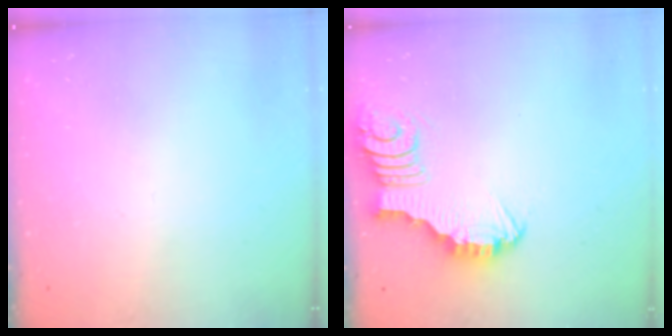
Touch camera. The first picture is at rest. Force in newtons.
{"total": 3.9, "press": 3.9, "slide": 0.4}